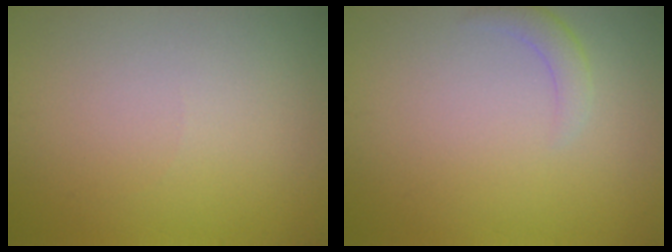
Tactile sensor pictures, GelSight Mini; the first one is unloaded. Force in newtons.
{"total": 1.5, "press": 1.5, "slide": 0.1}